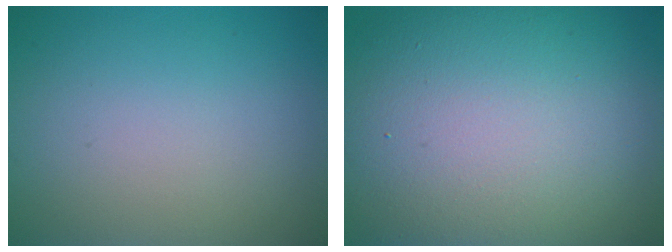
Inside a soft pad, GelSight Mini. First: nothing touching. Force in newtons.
{"total": 17.3, "press": 17.3, "slide": 1.1}